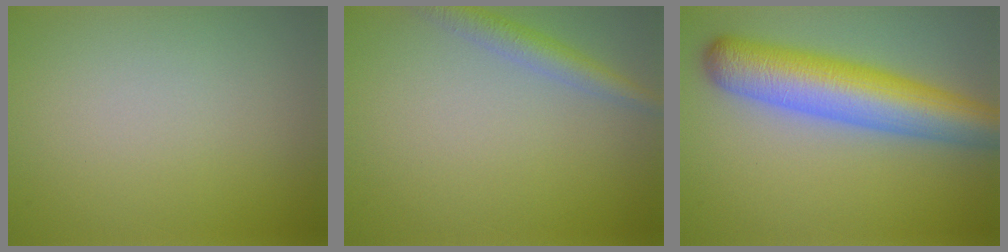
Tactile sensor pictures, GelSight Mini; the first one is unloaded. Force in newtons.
{"total": 2.7, "press": 2.7, "slide": 0.1}
{"total": 9.0, "press": 8.9, "slide": 0.3}